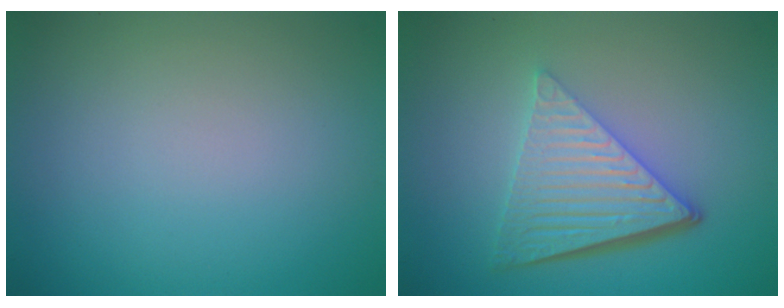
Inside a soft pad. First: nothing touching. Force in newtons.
{"total": 6.6, "press": 4.3, "slide": 4.9}